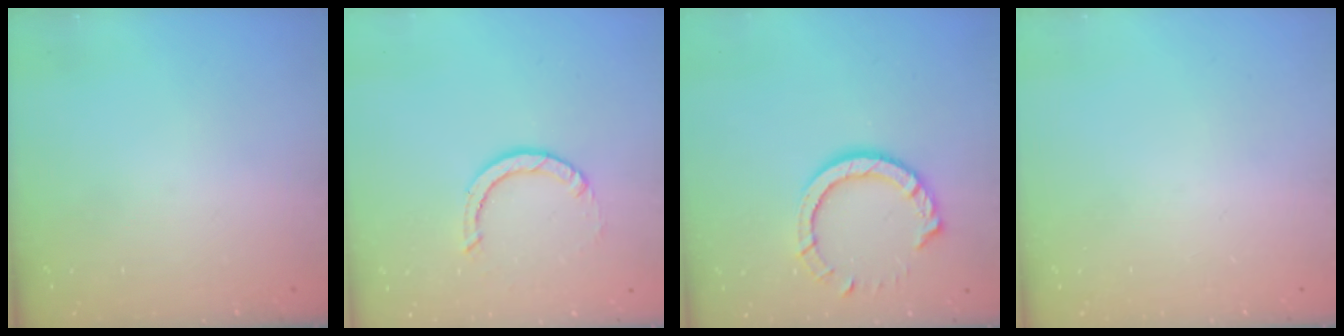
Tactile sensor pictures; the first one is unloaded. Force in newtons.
{"total": 3.8, "press": 3.8, "slide": 0.4}
{"total": 9.5, "press": 9.5, "slide": 1.1}
{"total": 0.0}